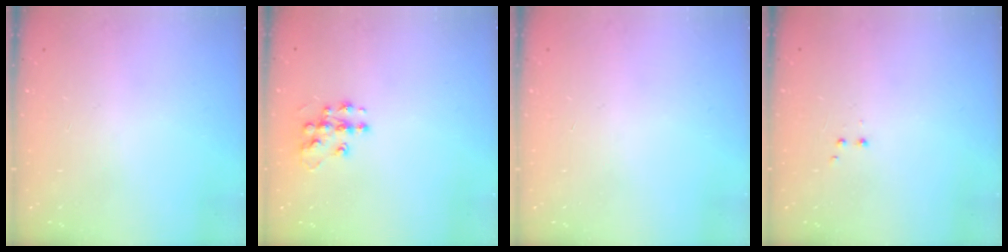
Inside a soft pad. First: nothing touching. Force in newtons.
{"total": 9.6, "press": 9.6, "slide": 0.5}
{"total": 0.0}
{"total": 1.9, "press": 1.8, "slide": 0.5}